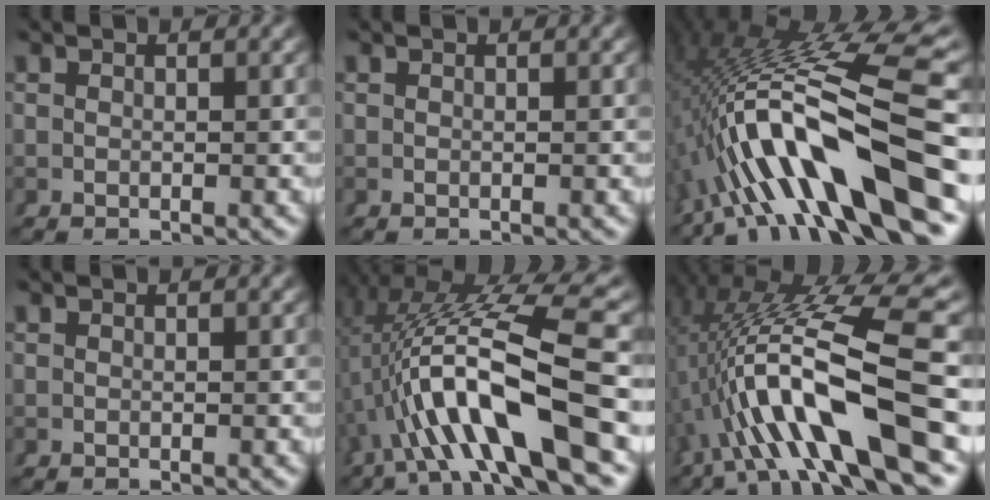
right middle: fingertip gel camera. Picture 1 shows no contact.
{"total": 0.0}
{"total": 14.2, "force": [-0.5, 5.1, 13.3], "torque": [-0.227, 0.013, -0.006]}
{"total": 0.0}
{"total": 11.4, "force": [0.5, 3.8, 10.8], "torque": [-0.189, 0.007, 0.014]}
{"total": 13.1, "force": [0.2, 4.6, 12.2], "torque": [-0.216, 0.005, 0.011]}